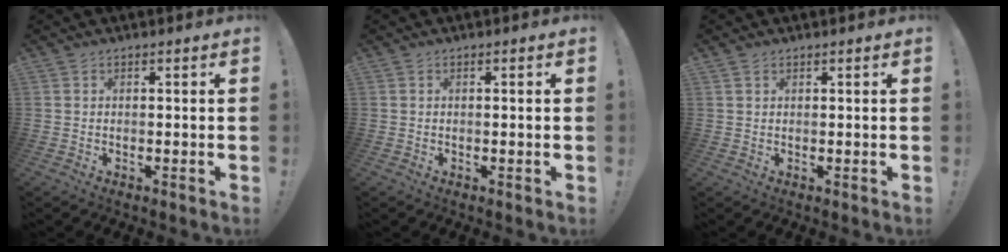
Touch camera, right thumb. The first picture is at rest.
{"total": 0.7, "force": [0.0, -0.4, 0.6], "torque": [-0.004, -0.005, -0.003]}
{"total": 1.1, "force": [0.9, 0.6, 0.2], "torque": [0.001, -0.003, 0.016]}